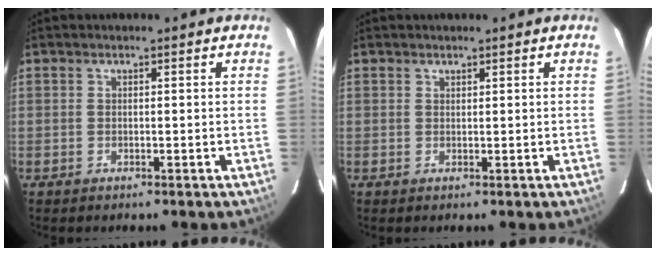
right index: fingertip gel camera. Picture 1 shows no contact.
{"total": 0.5, "force": [0.5, 0.2, 0.0], "torque": [0.000, 0.001, 0.009]}